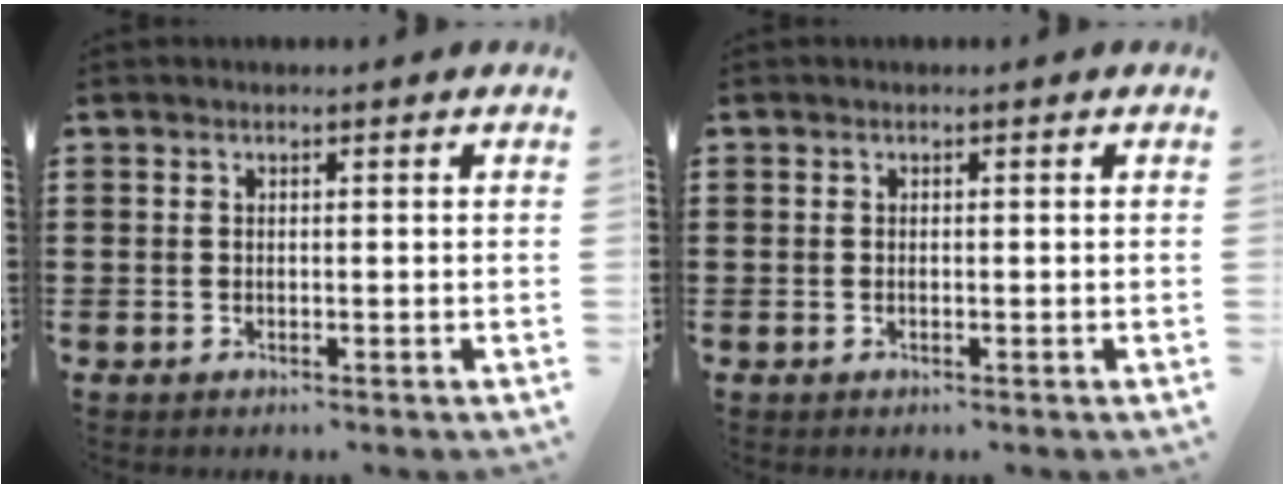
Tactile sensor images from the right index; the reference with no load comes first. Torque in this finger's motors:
{"motor_torque": [-0.05, 2.09, 0.00, 0.01]}